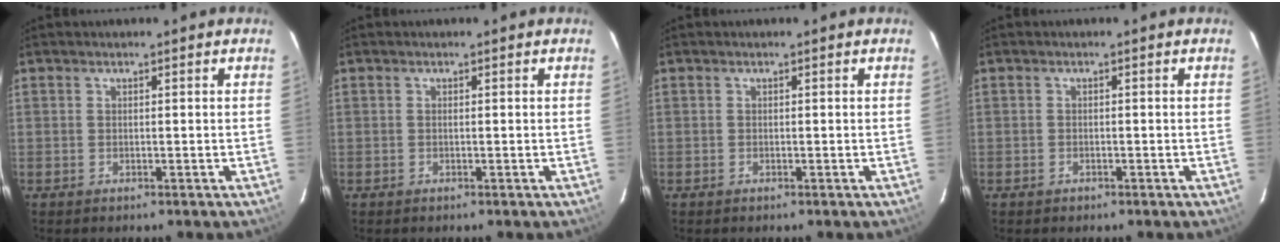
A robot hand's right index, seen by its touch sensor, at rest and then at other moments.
{"total": 0.0}
{"total": 0.0}
{"total": 1.0, "force": [-0.7, 0.8, 0.1], "torque": [-0.002, 0.003, -0.010]}